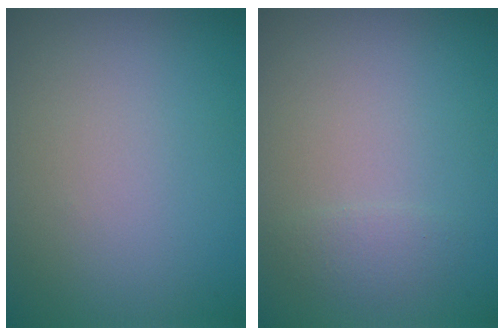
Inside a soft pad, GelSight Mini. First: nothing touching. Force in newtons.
{"total": 1.1, "press": 1.1, "slide": 0.0}